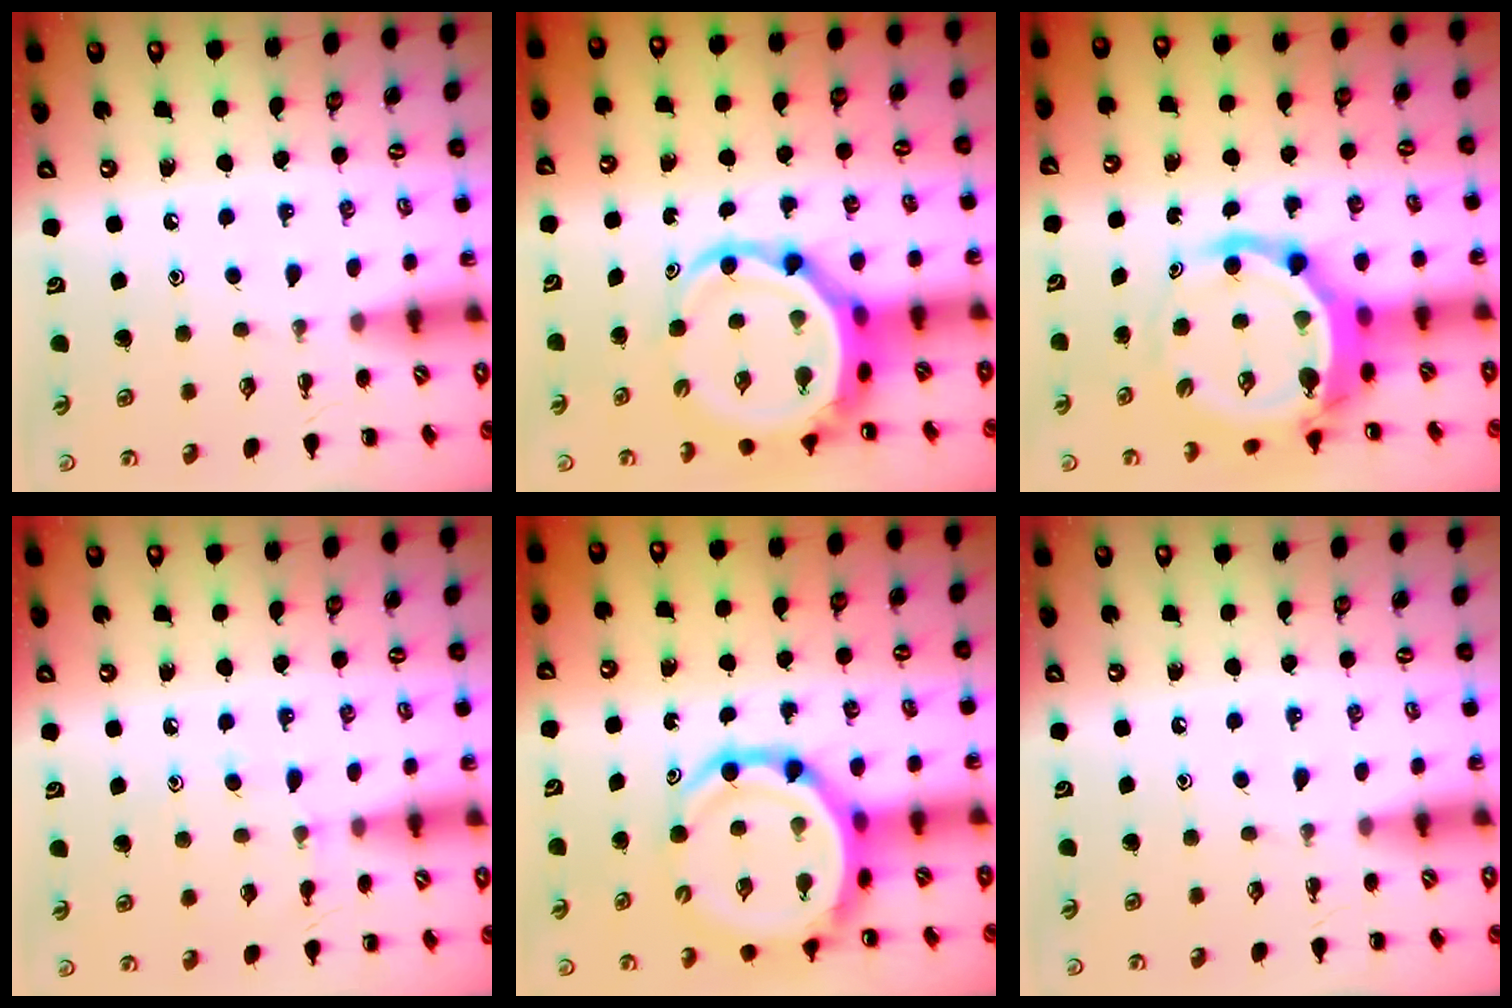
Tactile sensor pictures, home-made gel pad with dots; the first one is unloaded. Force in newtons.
{"total": 7.7, "press": 7.4, "slide": 2.1}
{"total": 7.5, "press": 7.1, "slide": 2.5}
{"total": 7.1, "press": 6.8, "slide": 1.8}
{"total": 11.6, "press": 11.1, "slide": 3.5}
{"total": 0.0}